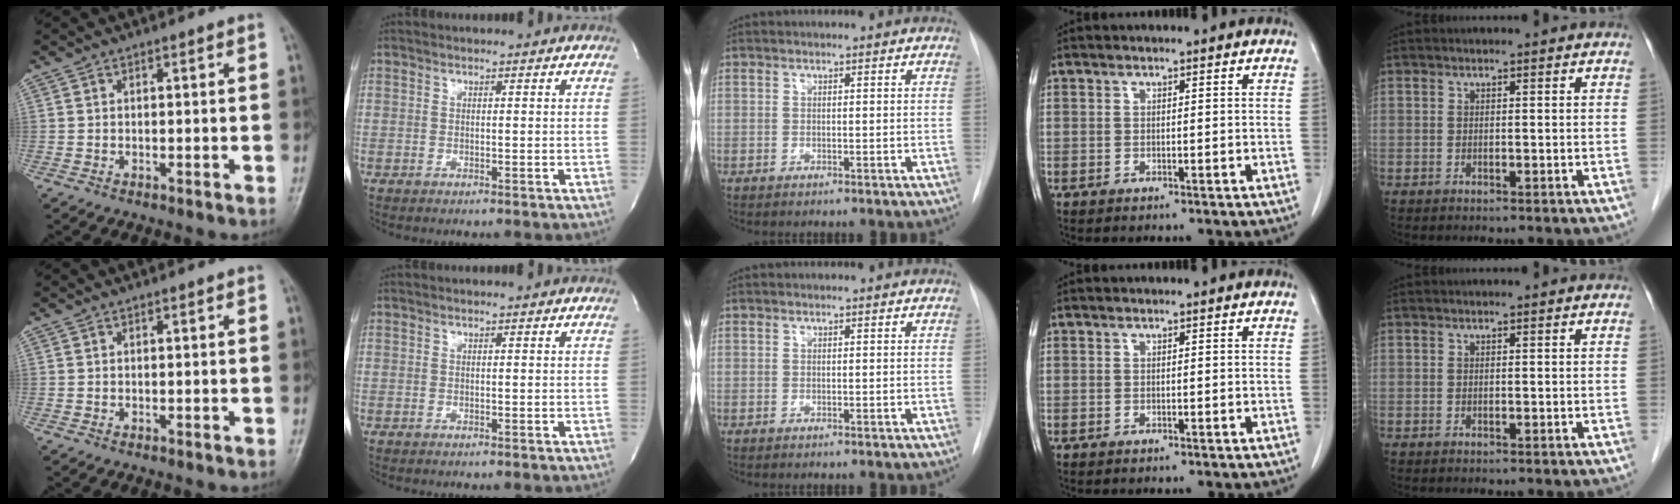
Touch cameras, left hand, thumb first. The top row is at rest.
{}